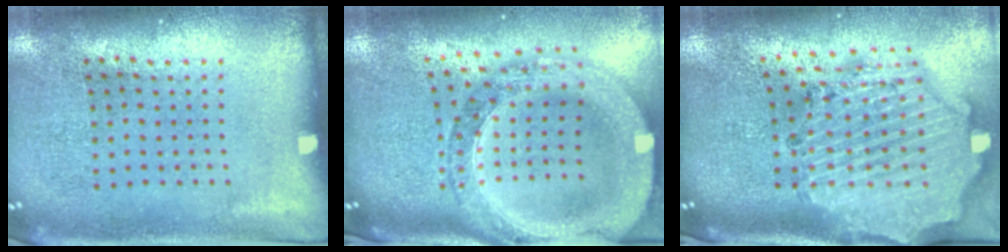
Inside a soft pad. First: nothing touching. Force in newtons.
{"total": 2.6, "press": 2.3, "slide": 1.3}
{"total": 2.9, "press": 2.6, "slide": 1.2}